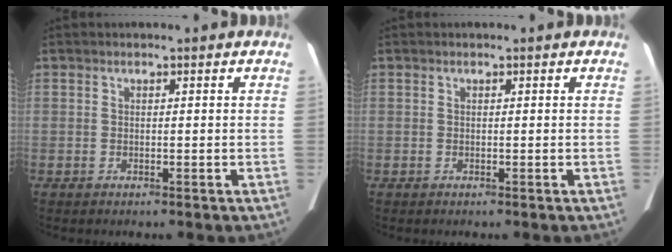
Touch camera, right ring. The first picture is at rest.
{"total": 0.0}